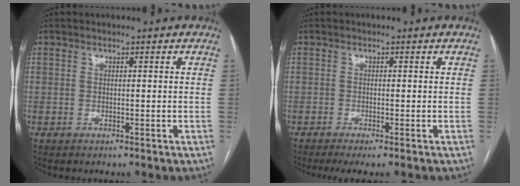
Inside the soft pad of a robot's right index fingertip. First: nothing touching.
{"total": 3.3, "force": [-2.5, -0.1, 2.1], "torque": [-0.026, -0.007, -0.039]}